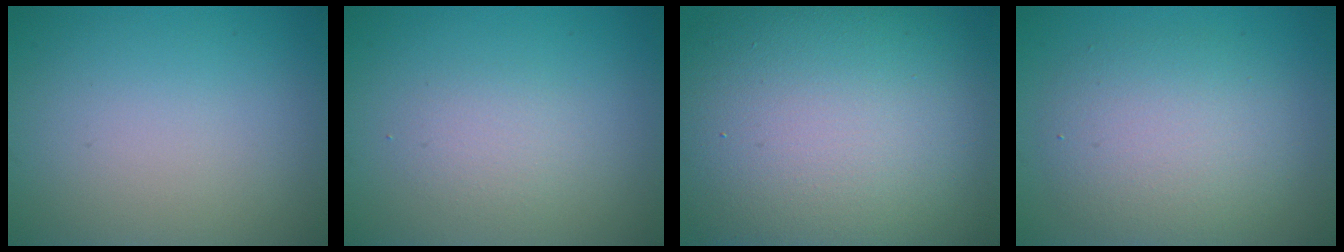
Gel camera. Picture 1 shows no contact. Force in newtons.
{"total": 1.6, "press": 1.6, "slide": 0.2}
{"total": 16.9, "press": 16.8, "slide": 1.4}
{"total": 5.2, "press": 5.2, "slide": 0.1}